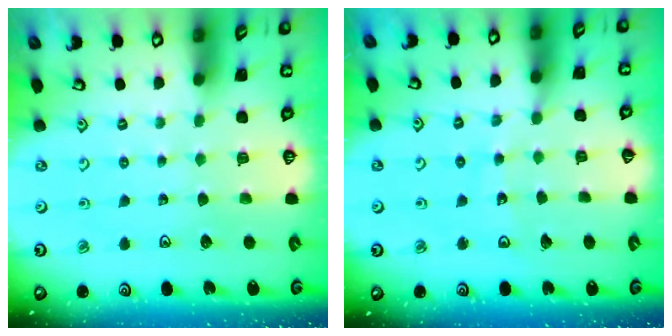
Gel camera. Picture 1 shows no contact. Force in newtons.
{"total": 8.6, "press": 8.5, "slide": 1.1}